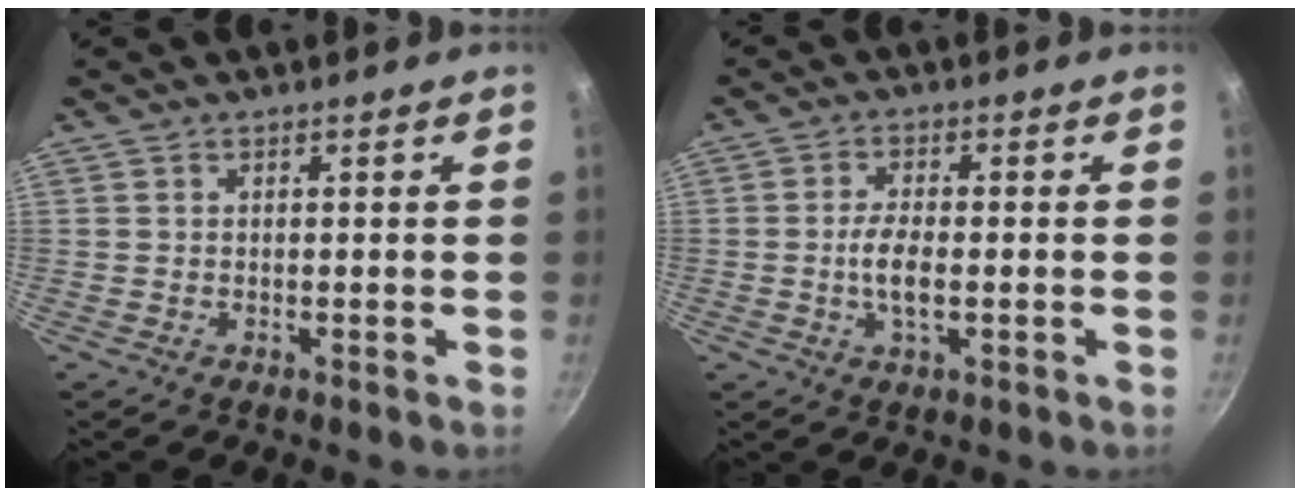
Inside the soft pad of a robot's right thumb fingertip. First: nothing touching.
{"total": 5.2, "force": [-0.9, 2.3, 4.6], "torque": [-0.089, 0.003, -0.018]}